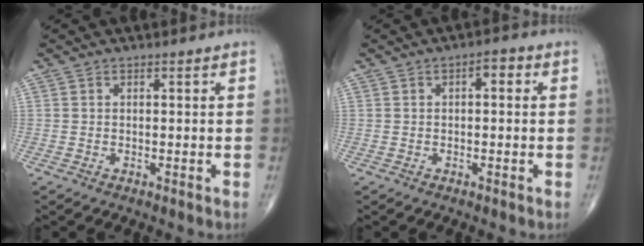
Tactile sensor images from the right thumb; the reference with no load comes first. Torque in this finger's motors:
{"motor_torque": [0.28, 0.17, 0.01, -0.23, -0.01]}